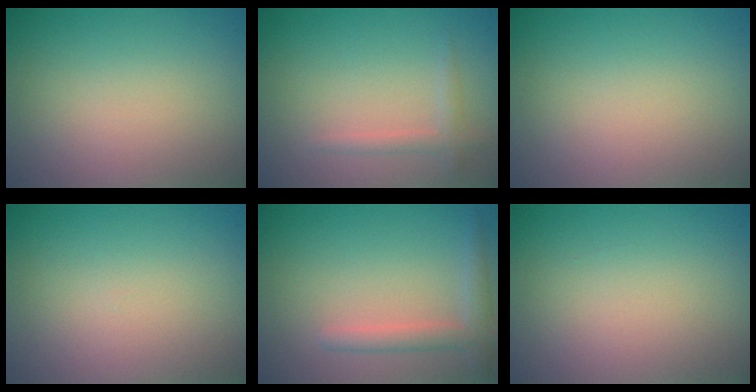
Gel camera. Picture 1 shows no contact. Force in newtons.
{"total": 1.3, "press": 1.3, "slide": 0.0}
{"total": 0.0}
{"total": 0.0}
{"total": 2.3, "press": 2.3, "slide": 0.2}
{"total": 0.0}